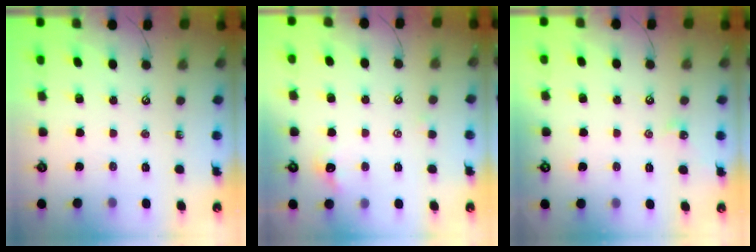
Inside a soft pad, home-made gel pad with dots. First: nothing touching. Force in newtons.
{"total": 1.2, "press": 1.0, "slide": 0.7}
{"total": 2.7, "press": 2.7, "slide": 0.6}